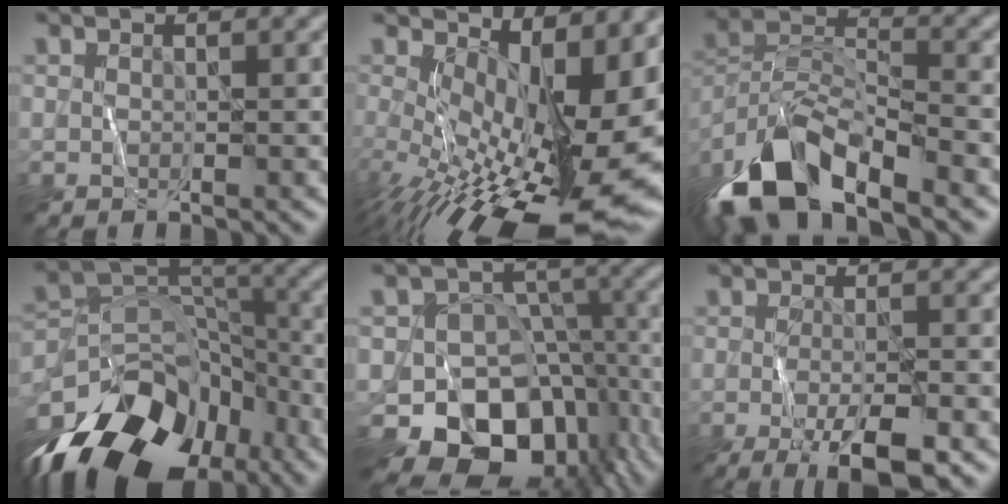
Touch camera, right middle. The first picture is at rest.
{"total": 16.8, "force": [-2.0, 7.3, 15.0], "torque": [-0.220, -0.034, -0.011]}
{"total": 10.6, "force": [-7.4, 4.0, 6.4], "torque": [-0.128, -0.001, -0.149]}
{"total": 14.7, "force": [-9.4, 8.8, 7.2], "torque": [-0.140, 0.001, -0.147]}
{"total": 15.0, "force": [-8.6, 10.1, 7.0], "torque": [-0.114, -0.005, -0.126]}
{"total": 5.7, "force": [-2.8, 1.2, 4.9], "torque": [-0.078, -0.007, -0.041]}